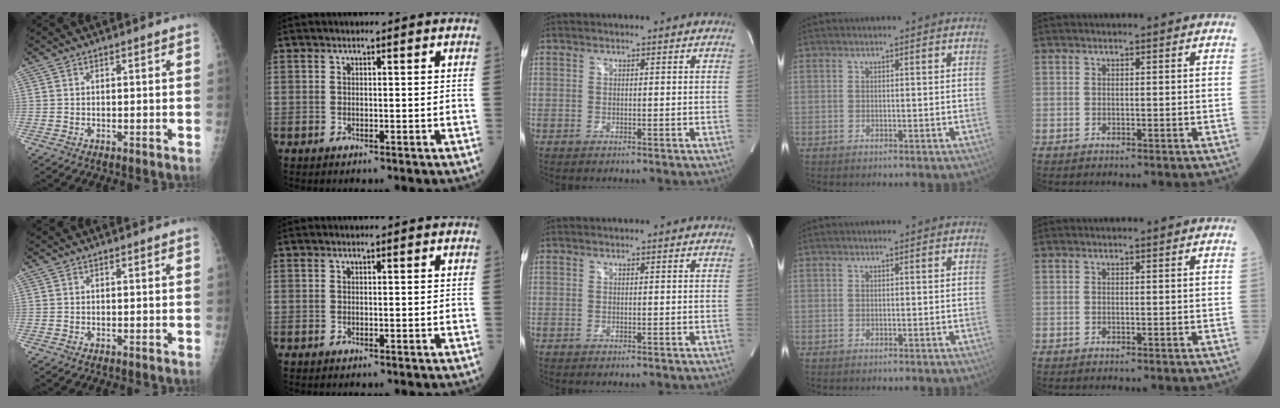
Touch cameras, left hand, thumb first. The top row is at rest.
{}